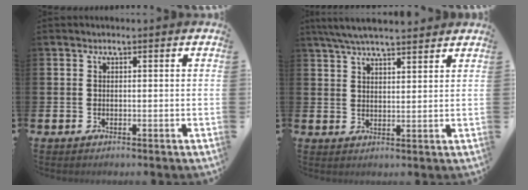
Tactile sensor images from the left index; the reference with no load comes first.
{"total": 5.7, "force": [5.3, 0.9, 1.9], "torque": [-0.052, -0.012, 0.098]}